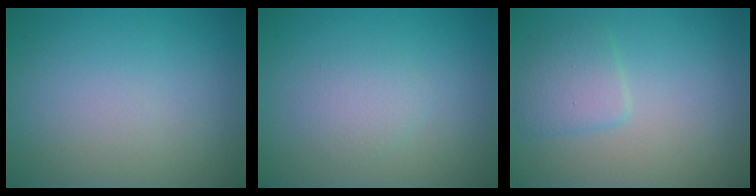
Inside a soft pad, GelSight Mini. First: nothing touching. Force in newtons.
{"total": 1.7, "press": 1.7, "slide": 0.0}
{"total": 2.3, "press": 2.3, "slide": 0.1}